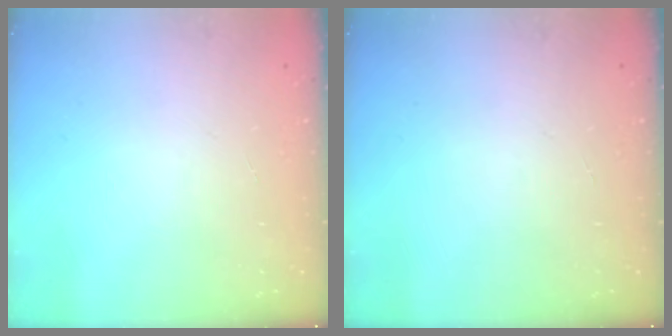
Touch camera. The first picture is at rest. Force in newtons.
{"total": 0.0}